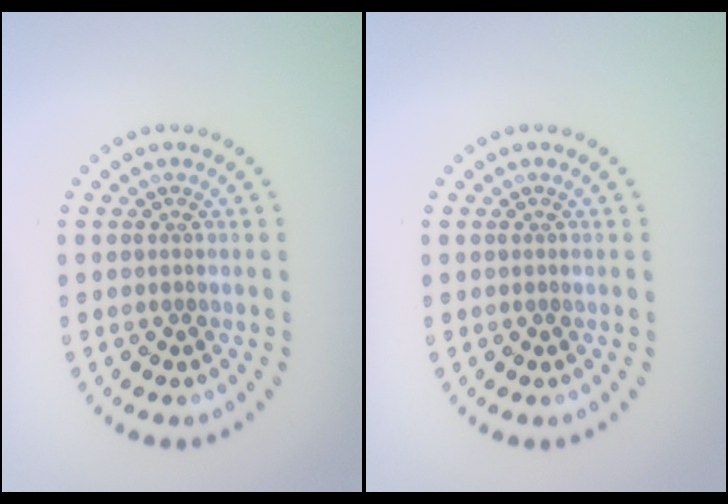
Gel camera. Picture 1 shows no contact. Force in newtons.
{"total": 0.0}